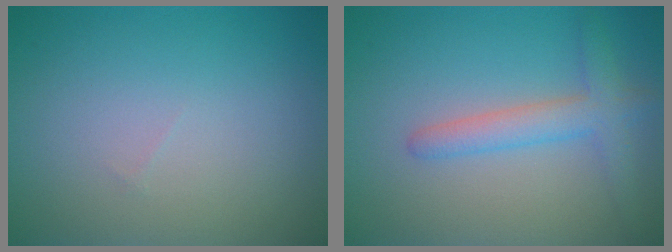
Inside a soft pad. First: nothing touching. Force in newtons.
{"total": 3.8, "press": 3.7, "slide": 0.1}